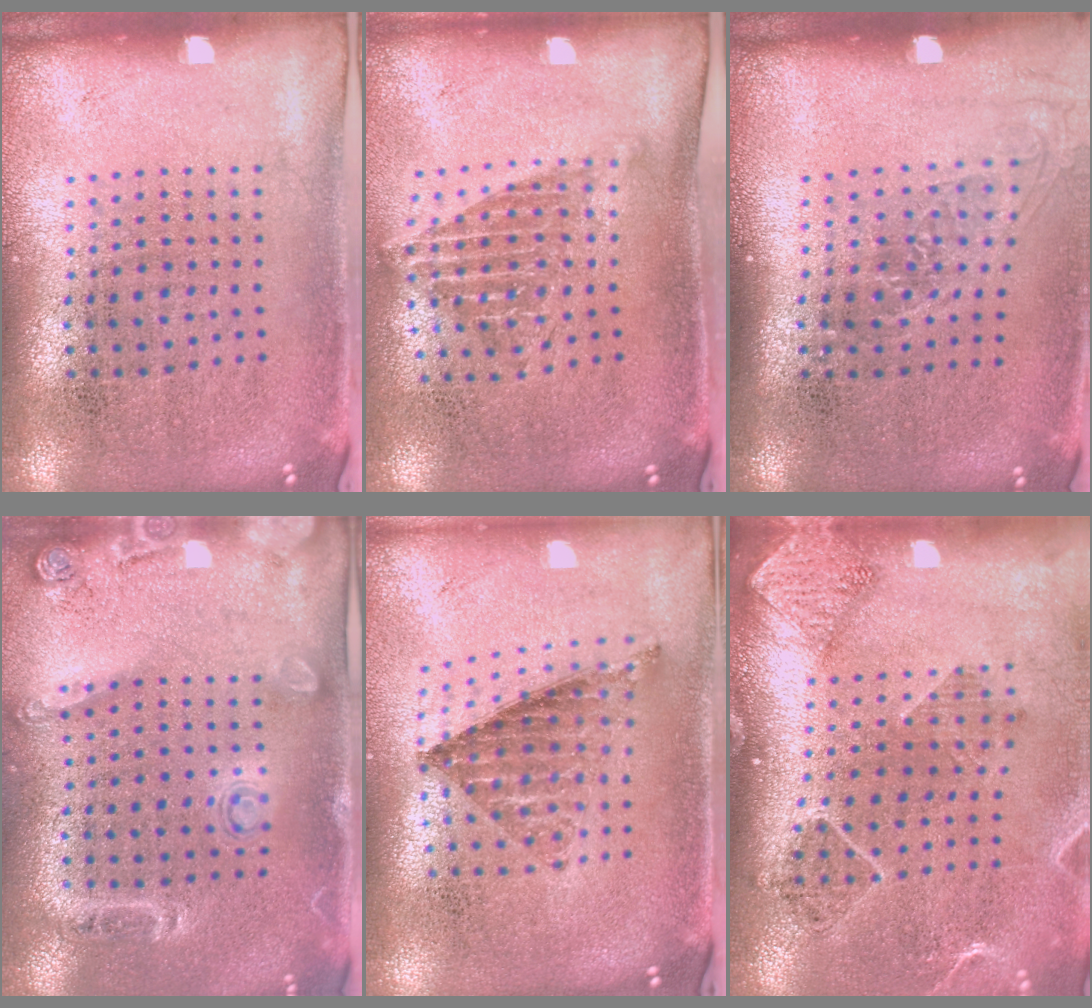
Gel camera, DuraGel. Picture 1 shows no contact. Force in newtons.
{"total": 1.3, "press": 1.0, "slide": 0.9}
{"total": 1.3, "press": 1.1, "slide": 0.8}
{"total": 1.6, "press": 1.2, "slide": 1.1}
{"total": 0.9, "press": 0.9, "slide": 0.0}
{"total": 1.6, "press": 1.6, "slide": 0.1}